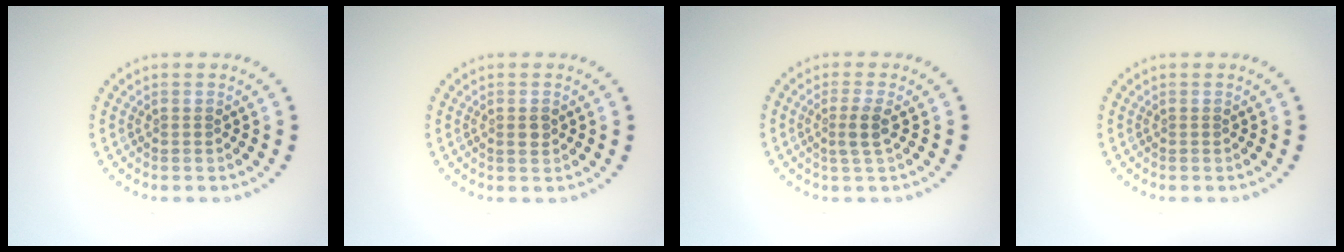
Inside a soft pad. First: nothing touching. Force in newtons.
{"total": 1.0, "press": 1.0, "slide": 0.2}
{"total": 1.7, "press": 1.3, "slide": 1.1}
{"total": 0.0}